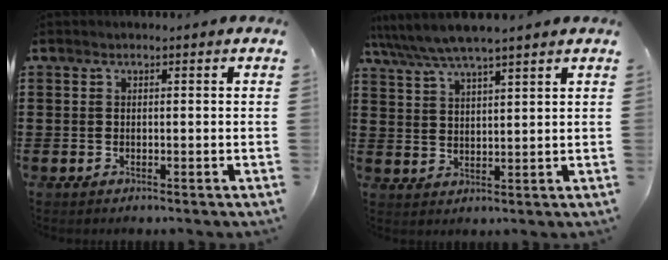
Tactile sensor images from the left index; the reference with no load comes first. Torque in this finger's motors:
{"motor_torque": [2.14, 0.00, 0.40, 0.21]}